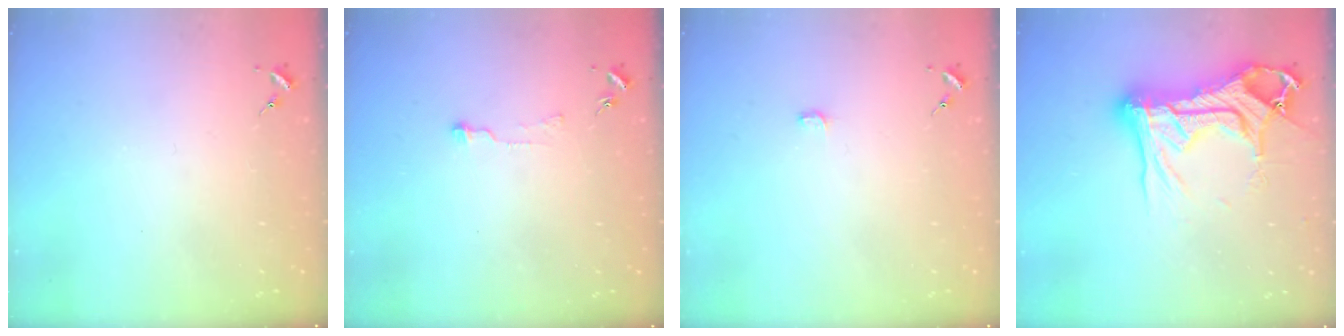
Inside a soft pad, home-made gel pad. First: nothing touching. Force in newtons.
{"total": 4.8, "press": 4.8, "slide": 0.4}
{"total": 2.2, "press": 2.2, "slide": 0.2}
{"total": 23.0, "press": 22.8, "slide": 2.5}